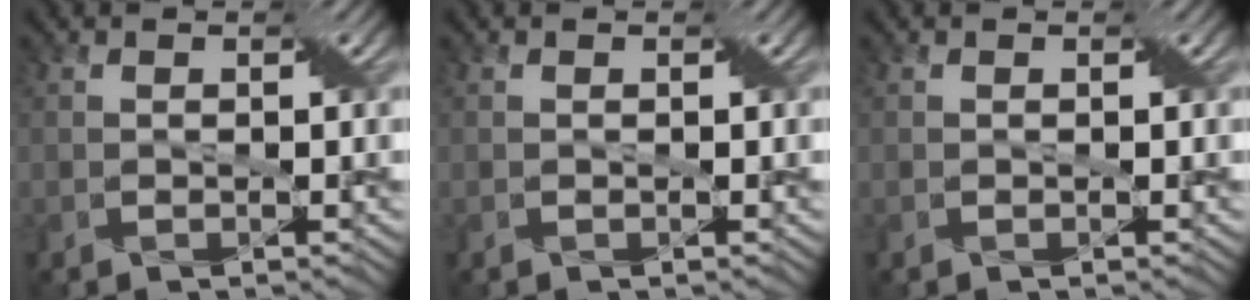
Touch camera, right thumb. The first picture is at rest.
{"total": 0.0}
{"total": 0.0}